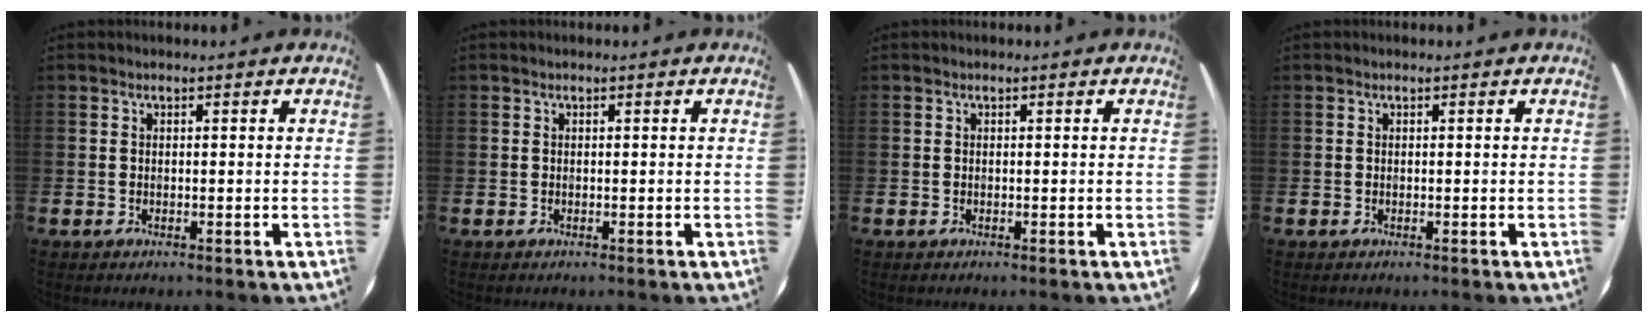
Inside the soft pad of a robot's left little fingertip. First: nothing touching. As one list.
[{"total": 0.0}, {"total": 0.0}, {"total": 0.0}]